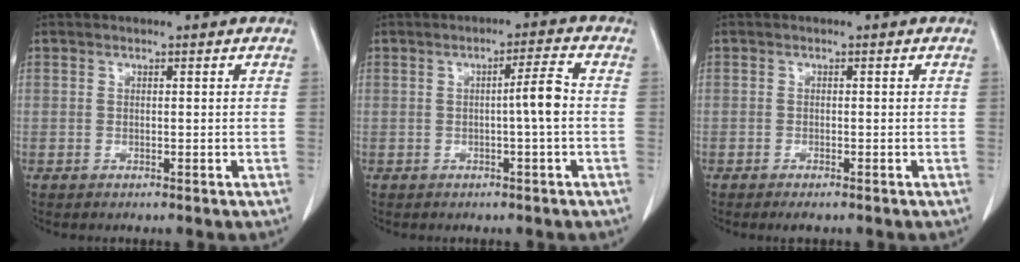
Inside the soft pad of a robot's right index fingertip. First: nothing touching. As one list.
[{"total": 3.7, "force": [-0.5, -0.4, 3.7], "torque": [-0.056, 0.004, -0.008]}, {"total": 1.6, "force": [-1.2, 0.3, 0.9], "torque": [-0.014, -0.004, -0.015]}]